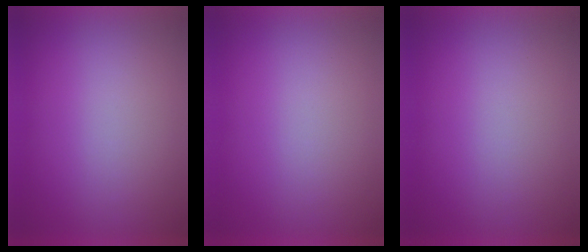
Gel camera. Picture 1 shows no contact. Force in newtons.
{"total": 0.0}
{"total": 1.1}